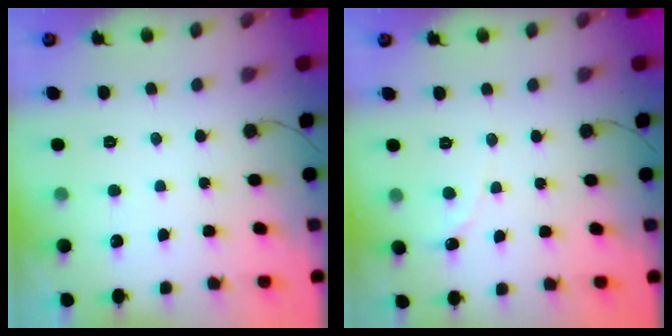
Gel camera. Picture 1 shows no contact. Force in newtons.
{"total": 0.0}